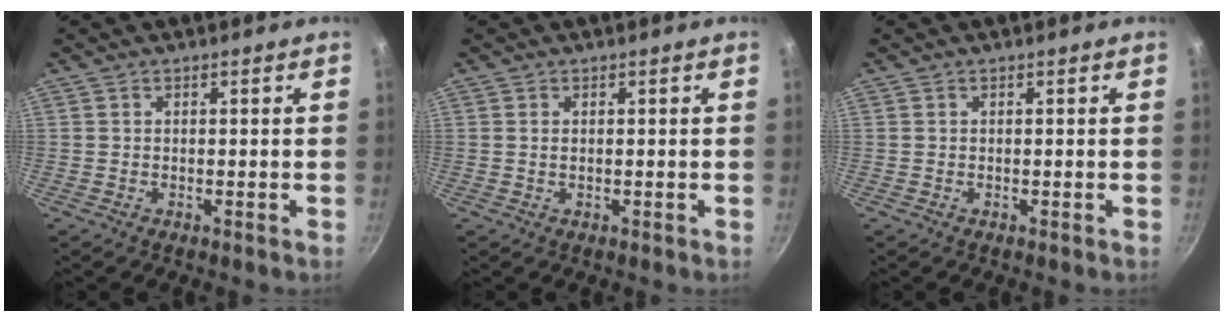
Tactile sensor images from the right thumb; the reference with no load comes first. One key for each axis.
{"total": 0.7, "fx": 0.2, "fy": 0.4, "fz": 0.6, "tx": -0.011, "ty": 0.000, "tz": 0.002}
{"total": 0.0}